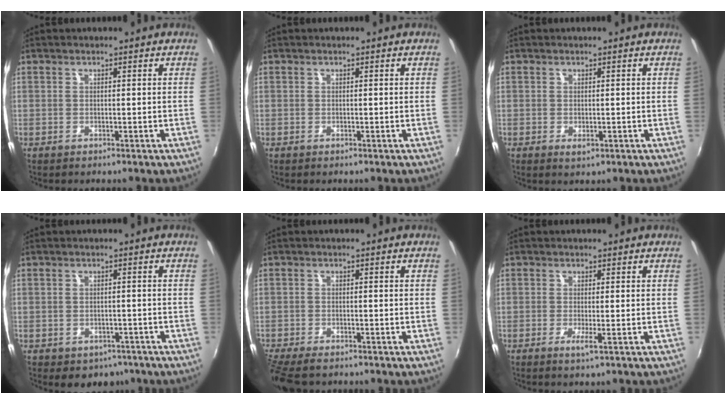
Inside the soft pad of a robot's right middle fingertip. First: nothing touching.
{"total": 0.0}
{"total": 1.3, "force": [-0.2, 0.8, 1.0], "torque": [-0.017, -0.005, -0.002]}
{"total": 5.8, "force": [-3.5, 4.1, 2.1], "torque": [-0.047, -0.012, -0.038]}
{"total": 6.9, "force": [-5.7, 1.9, 3.5], "torque": [-0.090, -0.039, -0.105]}
{"total": 1.5, "force": [-0.6, -0.3, 1.4], "torque": [-0.030, -0.007, -0.013]}